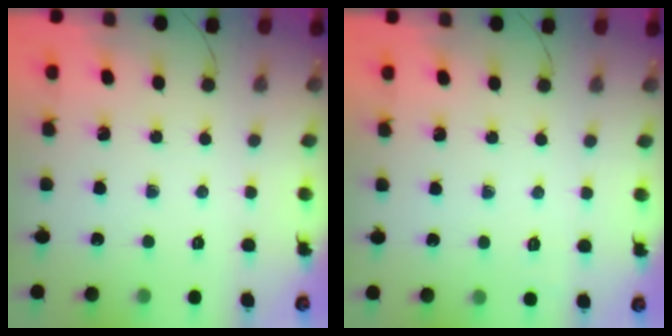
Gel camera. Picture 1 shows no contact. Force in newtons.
{"total": 4.0, "press": 3.7, "slide": 1.4}